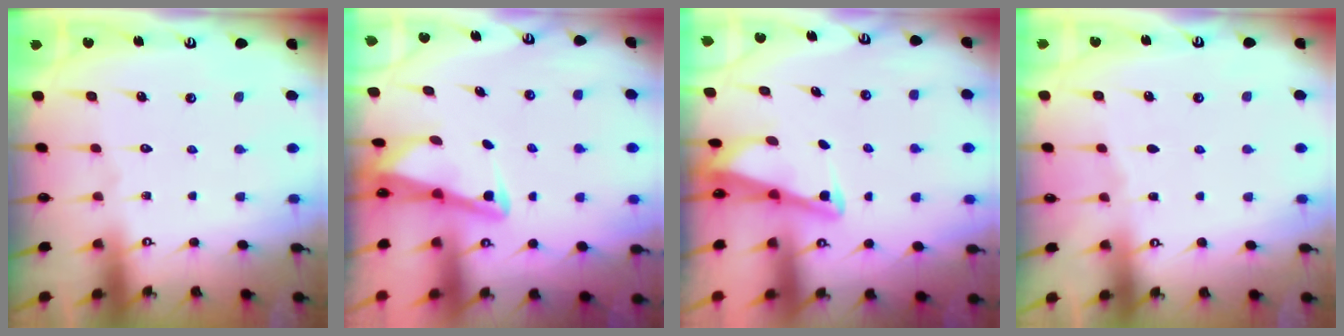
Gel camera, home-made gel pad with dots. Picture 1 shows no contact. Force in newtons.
{"total": 2.9, "press": 2.8, "slide": 0.4}
{"total": 2.7, "press": 2.7, "slide": 0.4}
{"total": 1.7, "press": 1.6, "slide": 0.3}